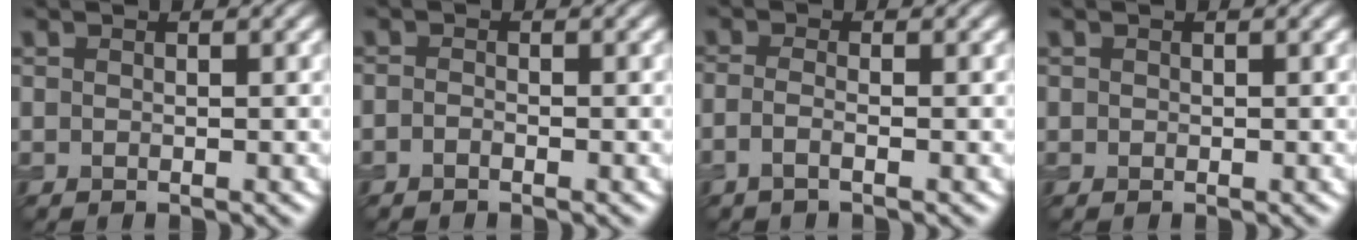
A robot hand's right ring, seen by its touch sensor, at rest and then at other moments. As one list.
[{"total": 0.7, "force": [-0.5, 0.2, 0.4], "torque": [-0.009, -0.001, -0.012]}, {"total": 1.5, "force": [-0.8, 0.5, 1.2], "torque": [-0.026, -0.006, -0.022]}, {"total": 0.0}]